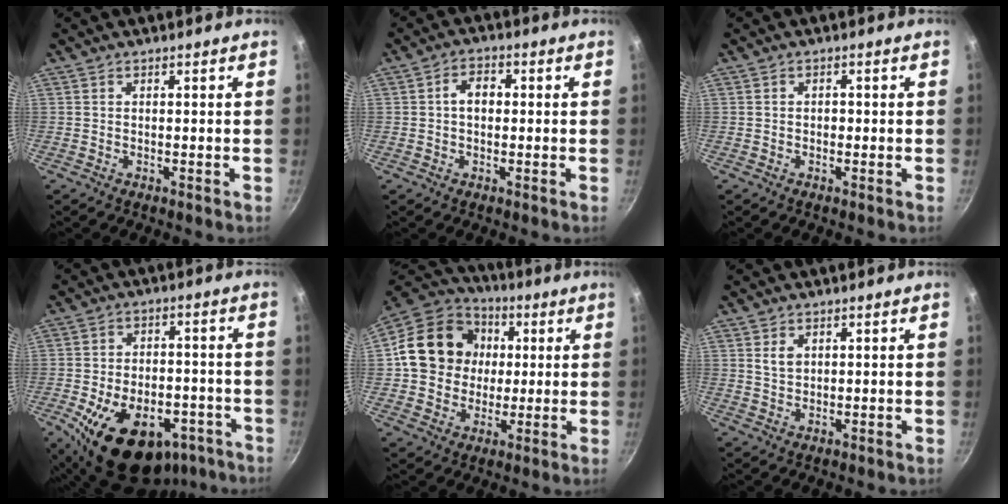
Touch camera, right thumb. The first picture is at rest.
{"total": 4.4, "force": [0.3, 3.1, 3.1], "torque": [-0.033, 0.013, -0.002]}
{"total": 1.2, "force": [-0.2, 0.9, 0.6], "torque": [-0.008, 0.005, -0.005]}
{"total": 20.8, "force": [-10.2, 12.8, 12.8], "torque": [-0.166, 0.040, -0.138]}
{"total": 17.9, "force": [2.1, 15.5, 8.6], "torque": [-0.126, 0.023, 0.027]}
{"total": 2.8, "force": [1.0, 1.9, 1.8], "torque": [-0.025, -0.004, 0.021]}